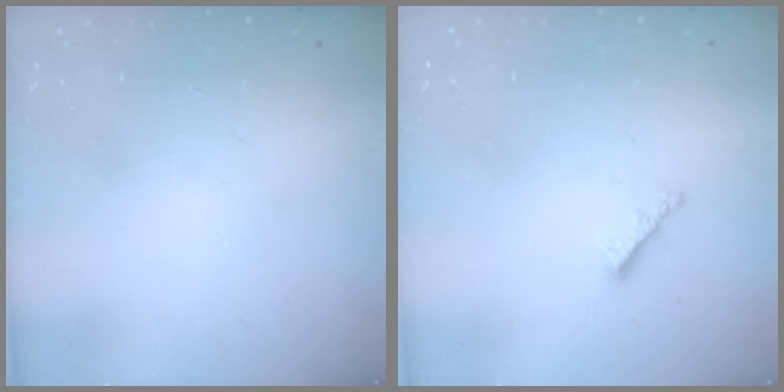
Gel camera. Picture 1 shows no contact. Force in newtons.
{"total": 1.8, "press": 1.7, "slide": 0.5}